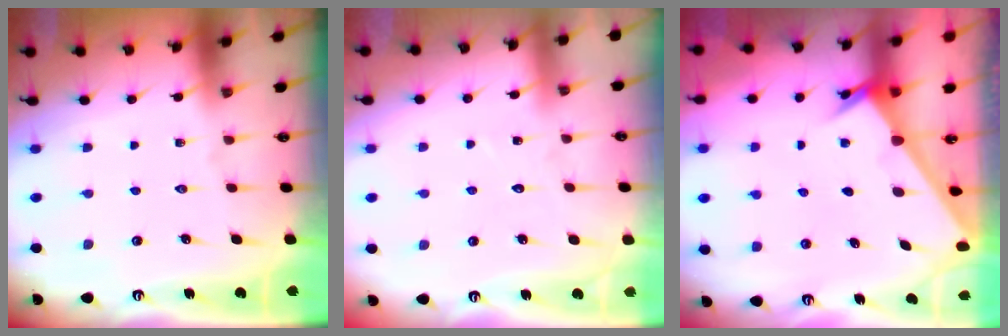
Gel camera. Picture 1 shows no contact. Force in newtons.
{"total": 5.5, "press": 5.5, "slide": 0.5}
{"total": 2.4, "press": 2.4, "slide": 0.2}